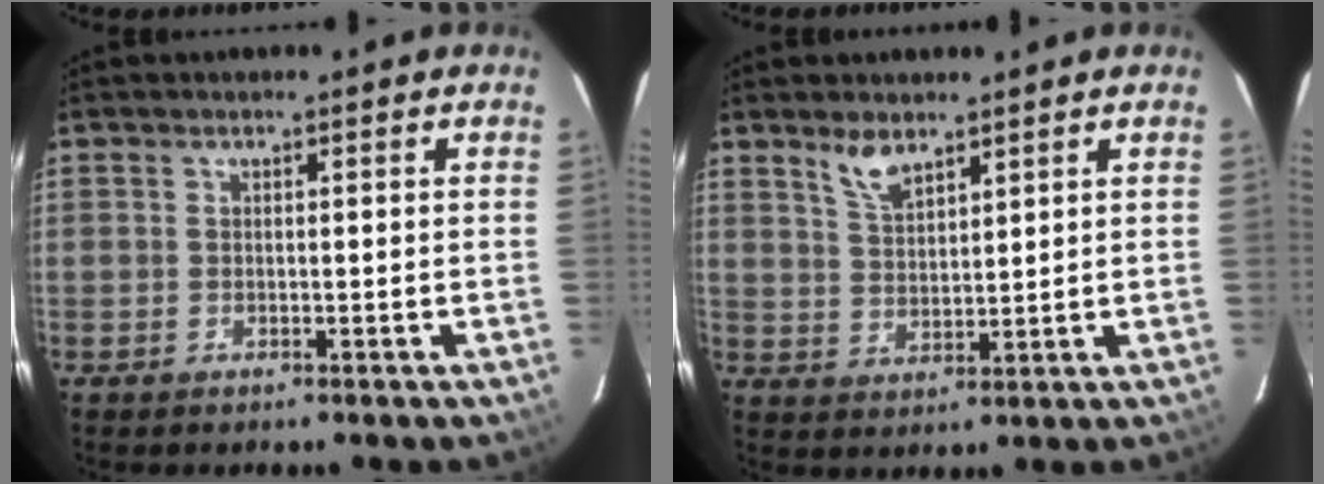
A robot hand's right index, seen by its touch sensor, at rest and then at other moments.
{"total": 4.9, "force": [3.7, 1.9, 2.6], "torque": [-0.048, 0.000, 0.076]}